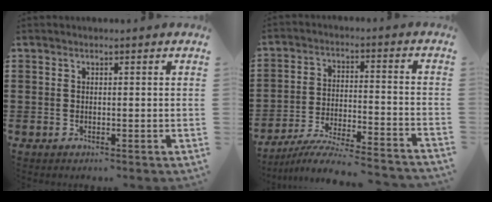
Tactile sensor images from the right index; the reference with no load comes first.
{"total": 7.0, "force": [-6.7, -0.3, 2.2], "torque": [-0.043, -0.005, -0.131]}